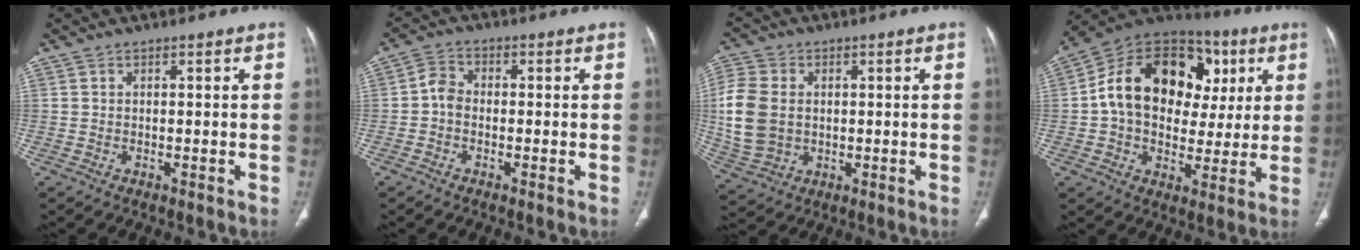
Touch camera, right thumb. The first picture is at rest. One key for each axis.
{"total": 3.4, "fx": -0.7, "fy": 2.6, "fz": 2.1, "tx": -0.033, "ty": 0.013, "tz": -0.025}
{"total": 12.0, "fx": 0.5, "fy": 9.2, "fz": 7.7, "tx": -0.167, "ty": 0.003, "tz": 0.017}
{"total": 23.0, "fx": 4.3, "fy": 16.5, "fz": 15.4, "tx": -0.213, "ty": 0.031, "tz": 0.066}